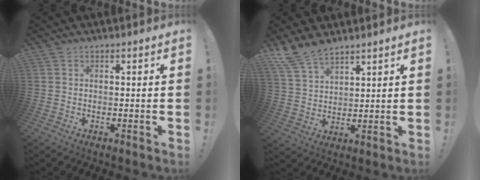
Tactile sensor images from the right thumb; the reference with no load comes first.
{"total": 9.1, "force": [7.8, 3.5, 3.1], "torque": [-0.071, -0.044, 0.155]}